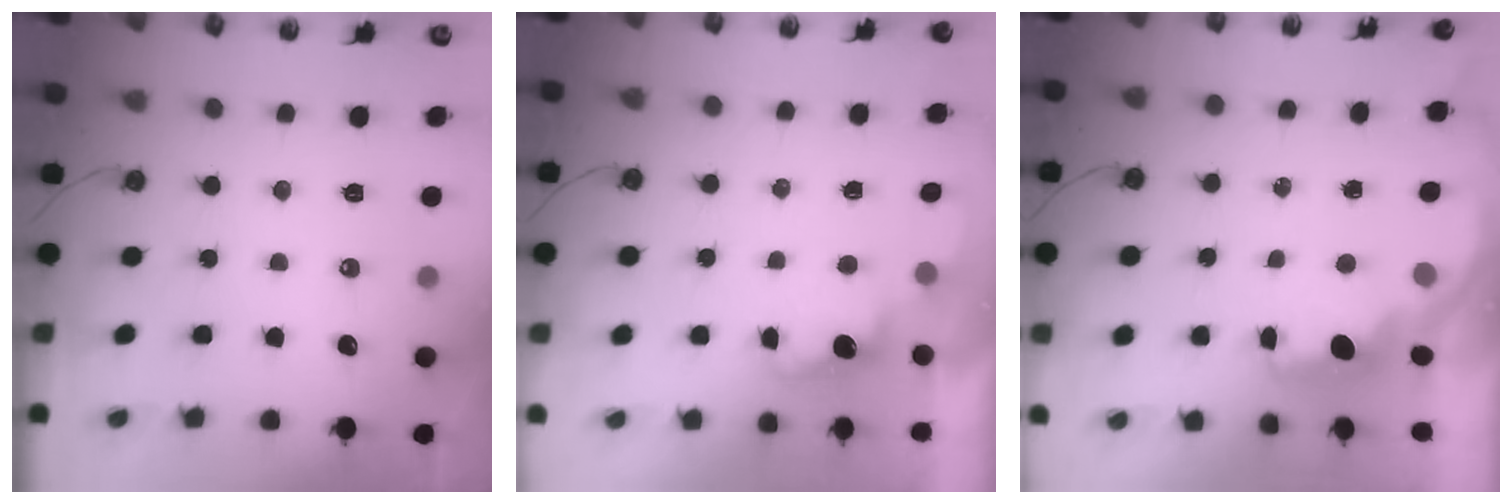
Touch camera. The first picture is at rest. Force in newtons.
{"total": 1.8, "press": 1.5, "slide": 0.9}
{"total": 2.8, "press": 2.7, "slide": 0.9}